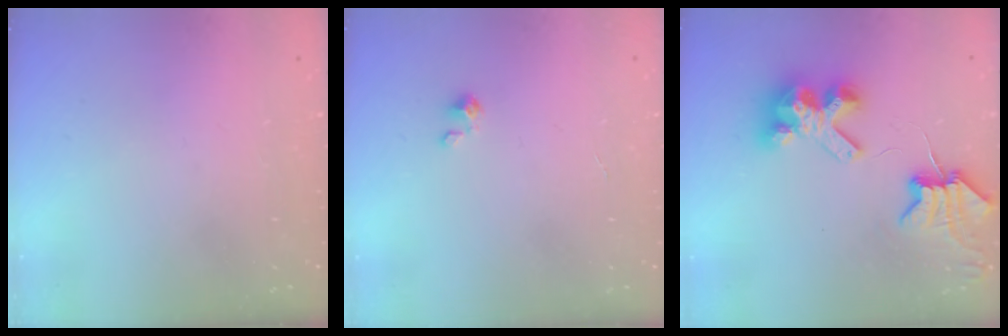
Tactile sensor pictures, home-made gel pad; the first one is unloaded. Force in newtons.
{"total": 0.9, "press": 0.9, "slide": 0.1}
{"total": 8.0, "press": 7.9, "slide": 1.2}